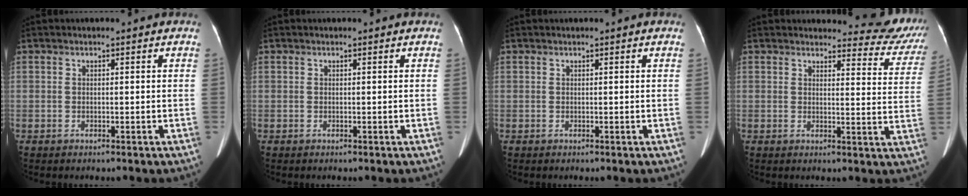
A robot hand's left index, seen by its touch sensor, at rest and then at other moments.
{"total": 0.0}
{"total": 0.0}
{"total": 10.9, "force": [10.6, 2.3, 0.3], "torque": [0.033, -0.060, 0.087]}